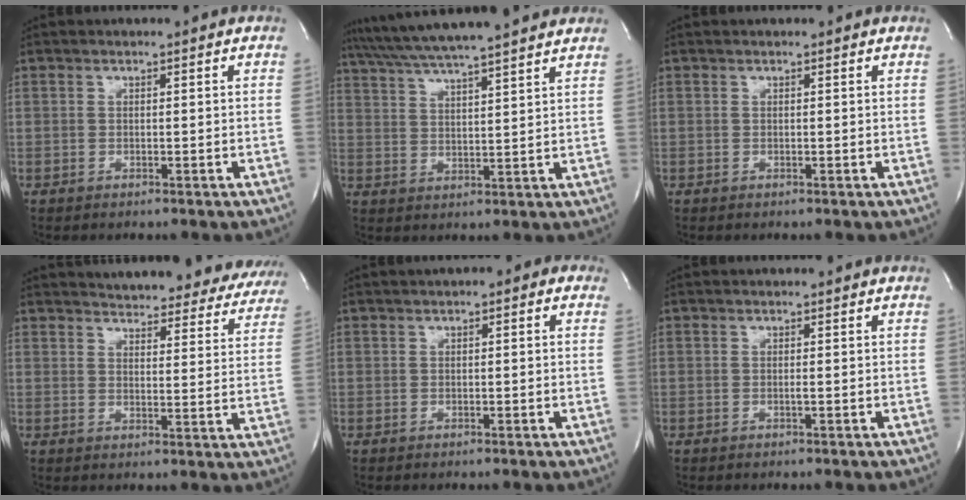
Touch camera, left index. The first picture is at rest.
{"total": 17.5, "force": [15.3, 0.5, 8.5], "torque": [-0.153, 0.037, 0.226]}
{"total": 0.8, "force": [0.7, 0.3, 0.2], "torque": [-0.011, 0.019, 0.011]}
{"total": 26.4, "force": [24.8, 6.1, 6.6], "torque": [-0.096, -0.065, 0.282]}
{"total": 2.0, "force": [0.9, 0.9, 1.6], "torque": [-0.020, 0.014, 0.008]}
{"total": 0.9, "force": [-0.9, -0.2, 0.2], "torque": [-0.001, -0.010, -0.019]}